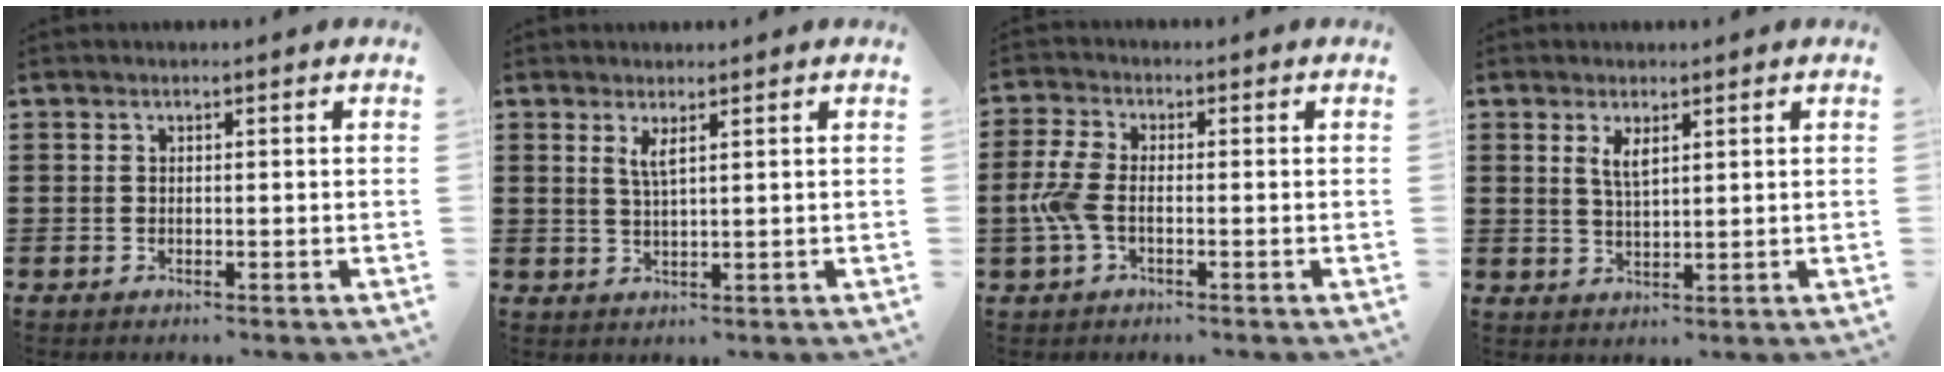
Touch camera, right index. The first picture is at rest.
{"total": 2.4, "force": [1.3, 0.4, 2.0], "torque": [-0.042, 0.001, 0.022]}
{"total": 5.0, "force": [-1.2, 2.3, 4.3], "torque": [-0.110, -0.005, -0.029]}
{"total": 2.9, "force": [1.5, 1.0, 2.4], "torque": [-0.050, 0.004, 0.025]}